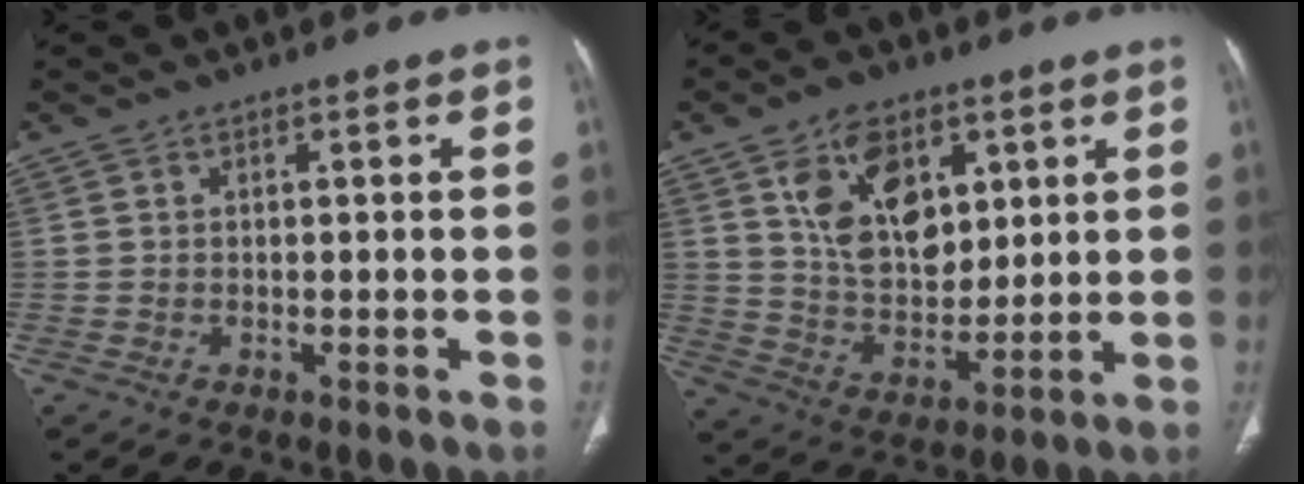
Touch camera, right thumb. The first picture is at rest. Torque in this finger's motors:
{"motor_torque": [1.54, 1.85, 0.39, 0.61, 0.12]}